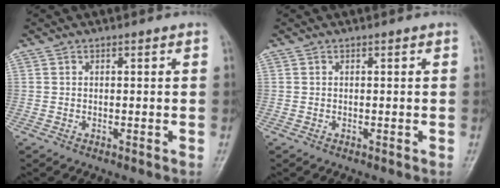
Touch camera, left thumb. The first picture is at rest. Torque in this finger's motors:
{"motor_torque": [0.00, 0.00, -0.06, -0.06, 0.00]}